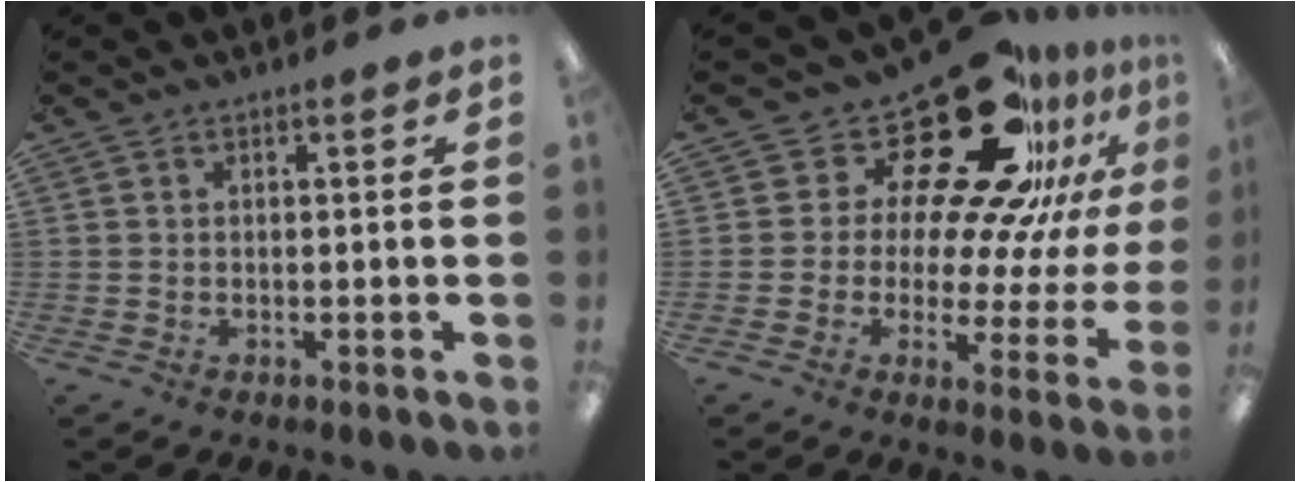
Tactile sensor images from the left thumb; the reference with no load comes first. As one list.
[{"total": 24.9, "force": [16.9, 11.1, 14.5], "torque": [-0.225, -0.123, 0.287]}]